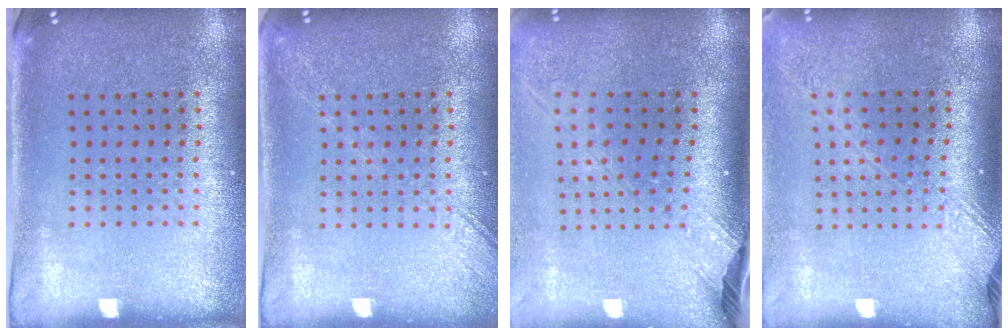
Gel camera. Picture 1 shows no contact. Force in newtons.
{"total": 1.8, "press": 1.8, "slide": 0.2}
{"total": 2.6, "press": 1.9, "slide": 1.8}
{"total": 2.1, "press": 1.6, "slide": 1.4}